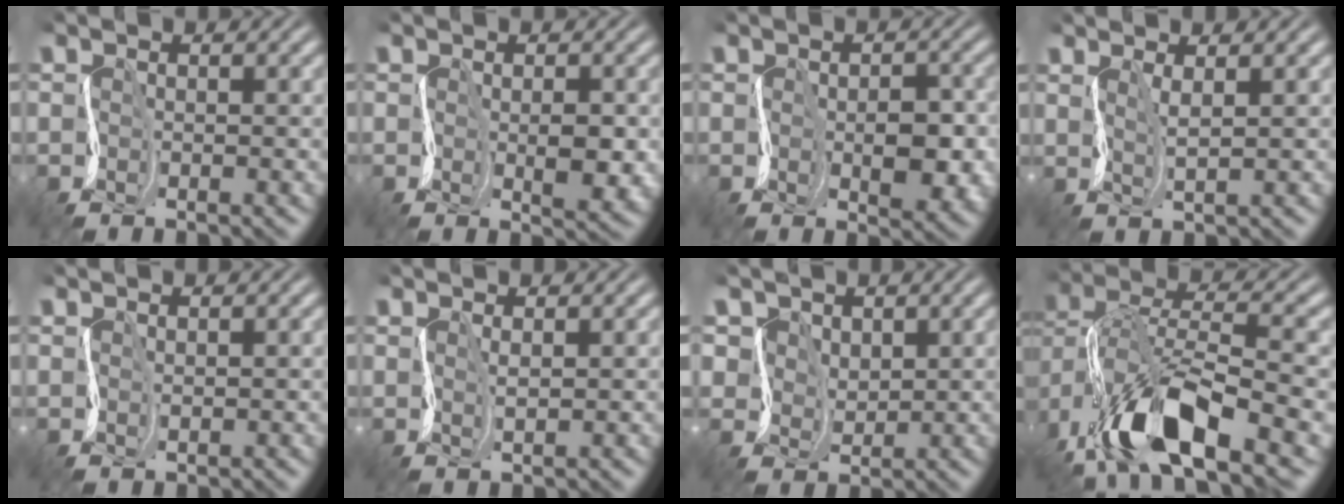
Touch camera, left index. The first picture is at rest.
{"total": 2.9, "force": [-0.2, 1.3, 2.5], "torque": [-0.042, -0.001, 0.000]}
{"total": 4.3, "force": [-0.7, 2.2, 3.6], "torque": [-0.052, 0.003, -0.009]}
{"total": 1.5, "force": [1.4, -0.3, 0.2], "torque": [-0.011, 0.002, 0.031]}
{"total": 0.8, "force": [0.7, 0.1, -0.5], "torque": [0.007, 0.003, 0.015]}
{"total": 1.1, "force": [1.1, -0.2, -0.2], "torque": [-0.001, 0.004, 0.022]}
{"total": 4.1, "force": [3.1, 2.7, 0.8], "torque": [-0.030, 0.005, 0.054]}
{"total": 10.9, "force": [-4.0, 6.0, 8.2], "torque": [-0.160, -0.003, -0.061]}